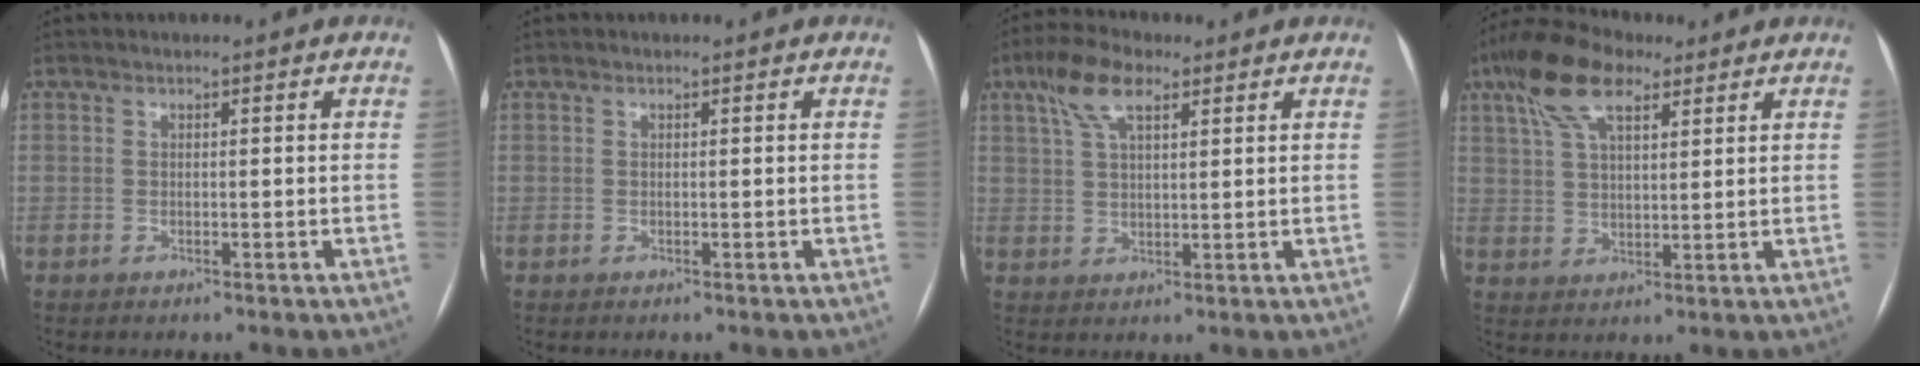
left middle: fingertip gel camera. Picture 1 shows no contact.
{"total": 0.0}
{"total": 7.0, "force": [4.0, 2.4, 5.2], "torque": [-0.111, 0.020, 0.076]}
{"total": 10.4, "force": [6.3, 4.0, 7.3], "torque": [-0.154, 0.029, 0.117]}